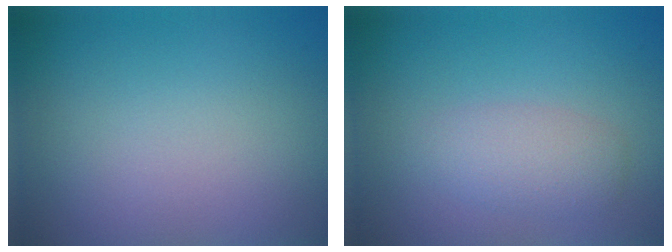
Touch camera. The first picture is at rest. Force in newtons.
{"total": 2.6, "press": 2.6, "slide": 0.3}